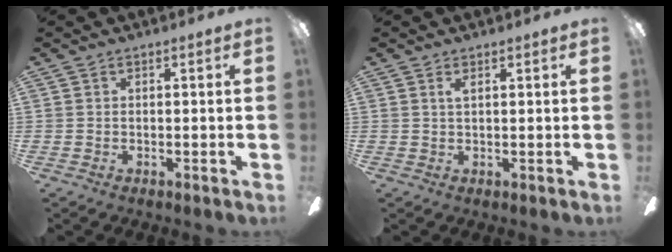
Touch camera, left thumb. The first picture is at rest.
{"total": 1.5, "force": [1.0, 0.4, 1.0], "torque": [-0.016, -0.006, 0.017]}